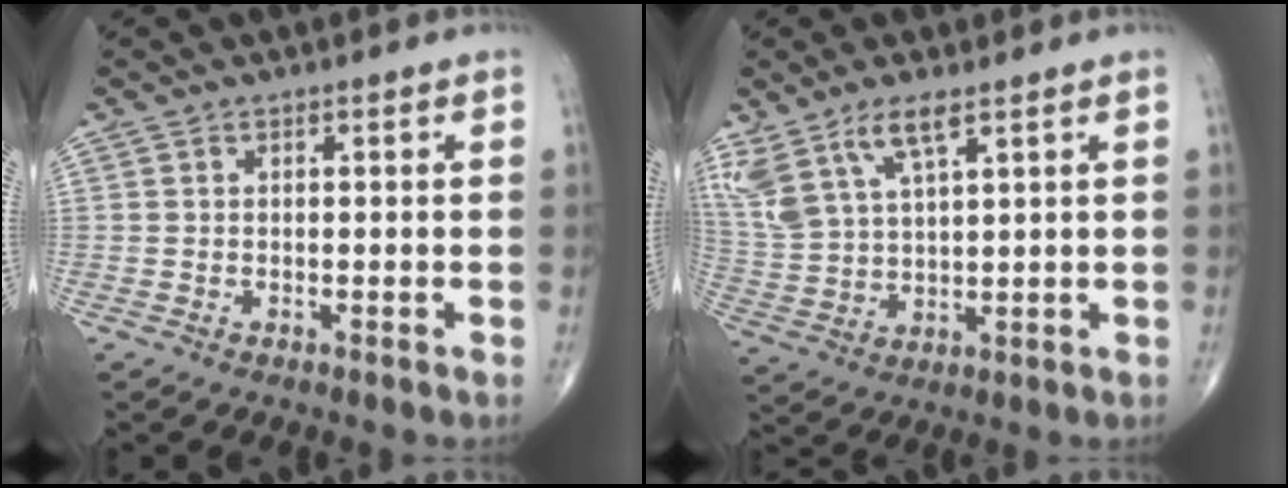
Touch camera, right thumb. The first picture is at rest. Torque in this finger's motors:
{"motor_torque": [0.09, 0.41, 0.98, 0.71, 0.08]}